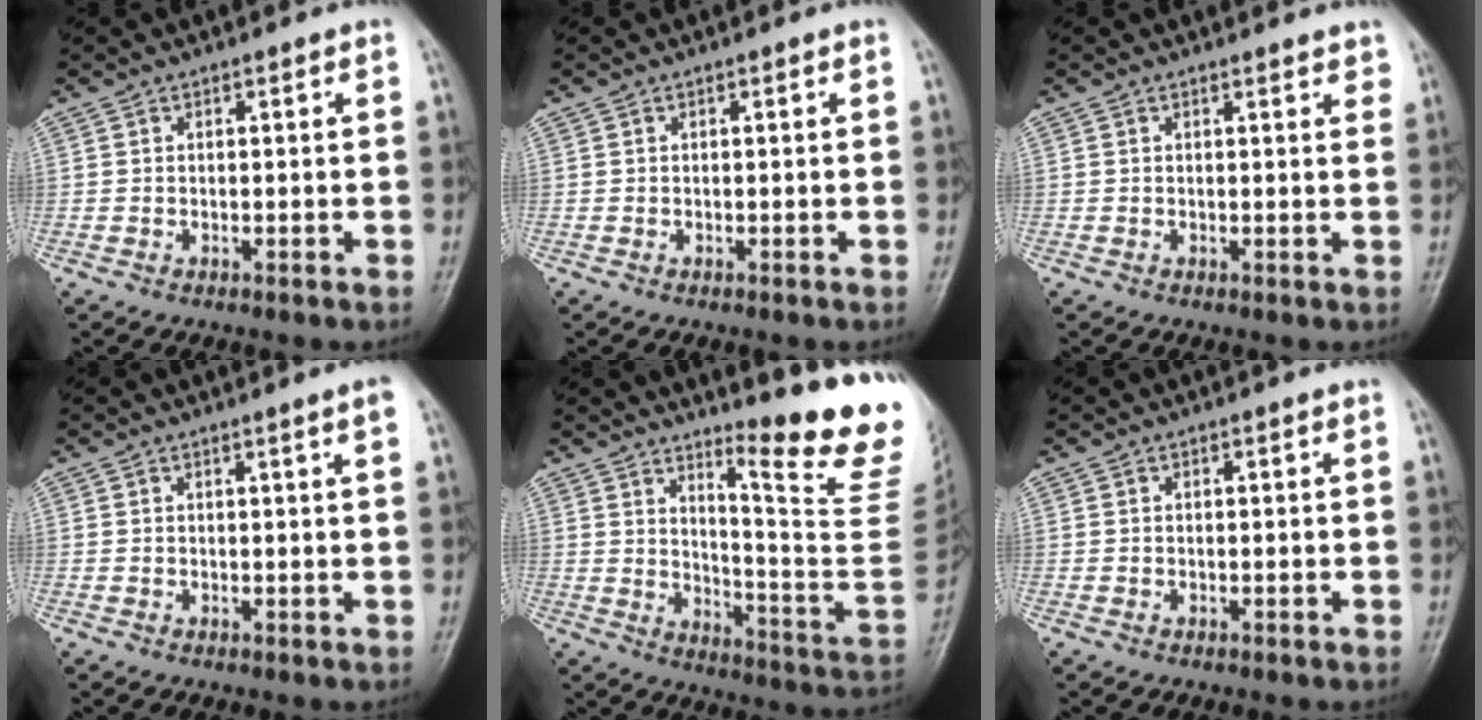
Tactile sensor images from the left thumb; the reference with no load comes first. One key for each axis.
{"total": 0.0}
{"total": 2.3, "fx": 1.9, "fy": 0.9, "fz": 0.9, "tx": 0.005, "ty": -0.005, "tz": 0.015}
{"total": 1.6, "fx": 0.9, "fy": -0.3, "fz": 1.3, "tx": -0.021, "ty": -0.005, "tz": 0.013}
{"total": 19.9, "fx": 12.8, "fy": 1.9, "fz": 15.1, "tx": -0.175, "ty": -0.120, "tz": 0.184}
{"total": 0.0}